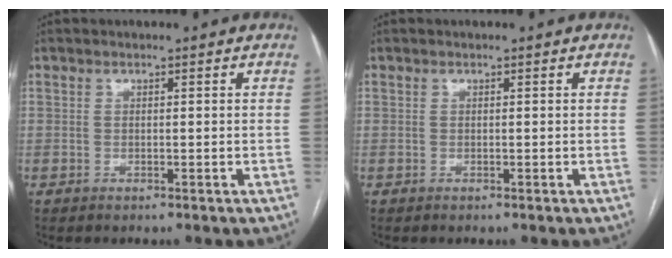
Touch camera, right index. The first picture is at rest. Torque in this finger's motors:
{"motor_torque": [0.00, 0.00, 0.00, 0.00]}